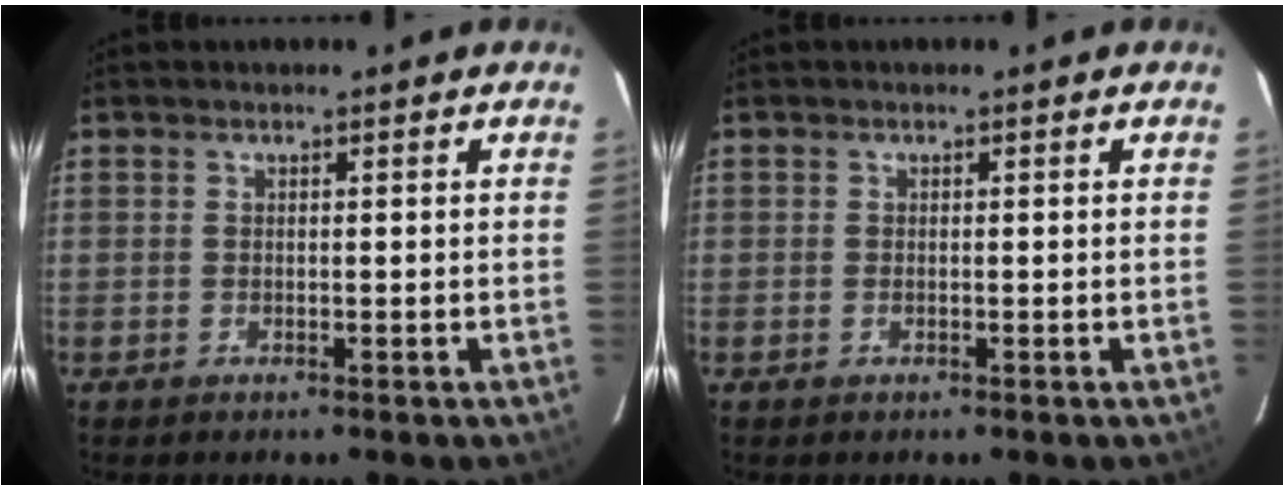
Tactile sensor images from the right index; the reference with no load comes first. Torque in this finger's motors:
{"motor_torque": [0.75, 0.45, 0.15, 0.09]}